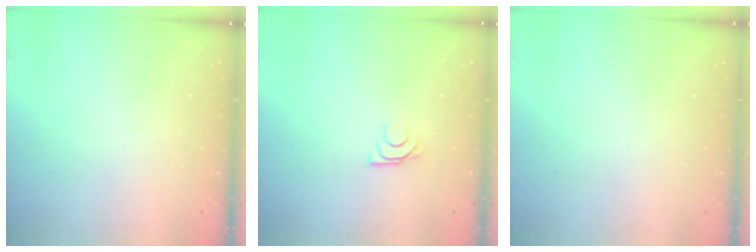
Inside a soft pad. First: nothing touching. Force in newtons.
{"total": 5.7, "press": 5.7, "slide": 0.5}
{"total": 1.5, "press": 1.5, "slide": 0.1}